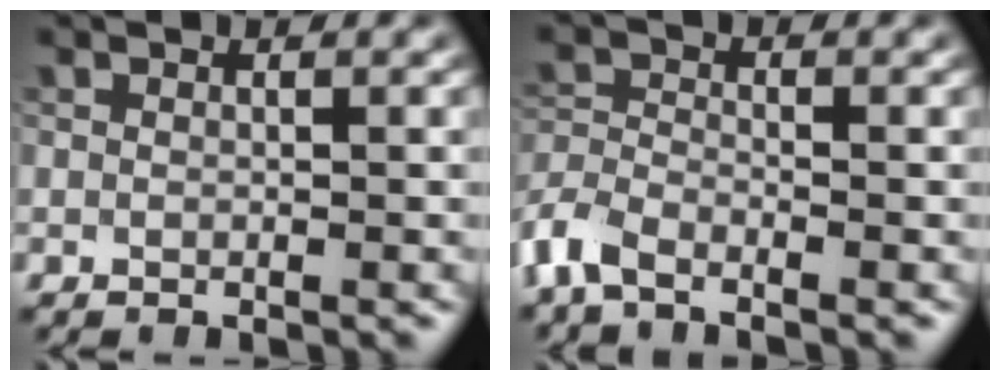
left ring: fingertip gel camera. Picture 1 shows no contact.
{"total": 3.5, "force": [-2.6, 1.3, 1.9], "torque": [-0.046, -0.005, -0.068]}